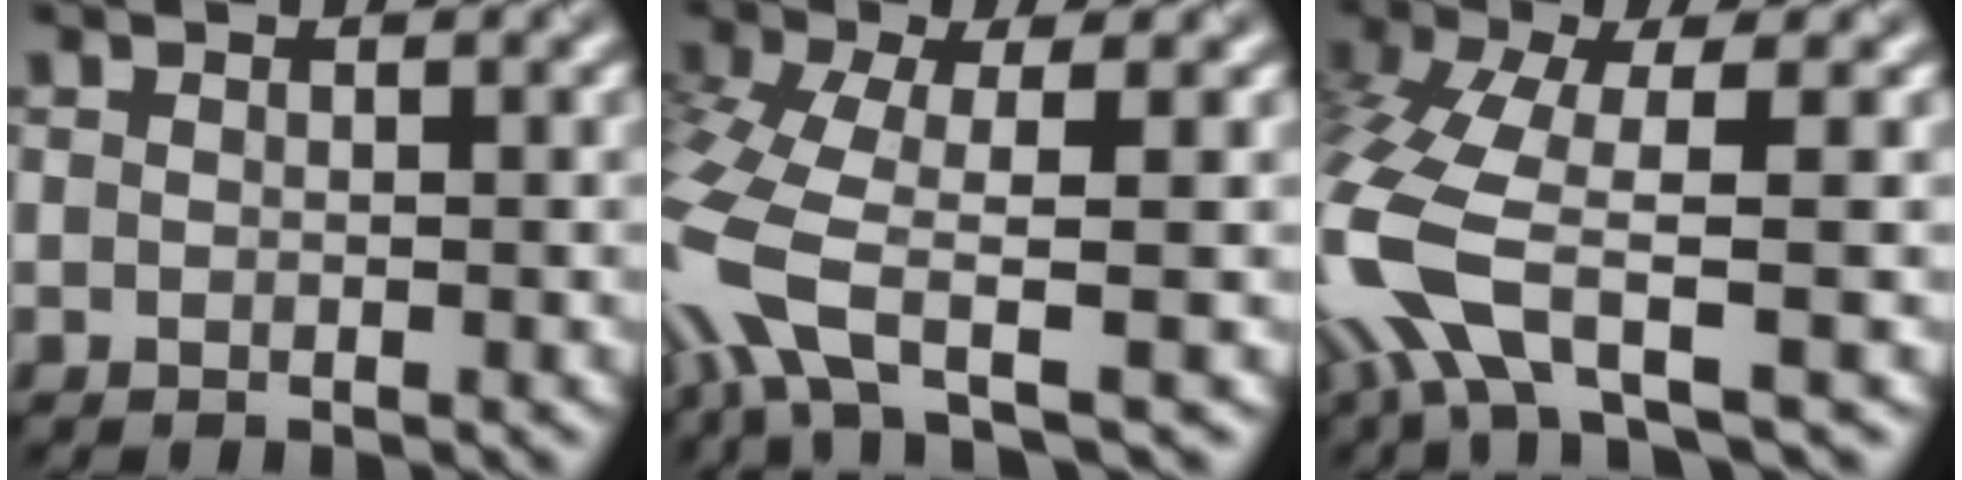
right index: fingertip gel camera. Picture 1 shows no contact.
{"total": 7.7, "force": [-3.6, 2.7, 6.2], "torque": [-0.159, -0.011, -0.079]}
{"total": 8.6, "force": [-3.5, 2.8, 7.3], "torque": [-0.189, -0.003, -0.081]}